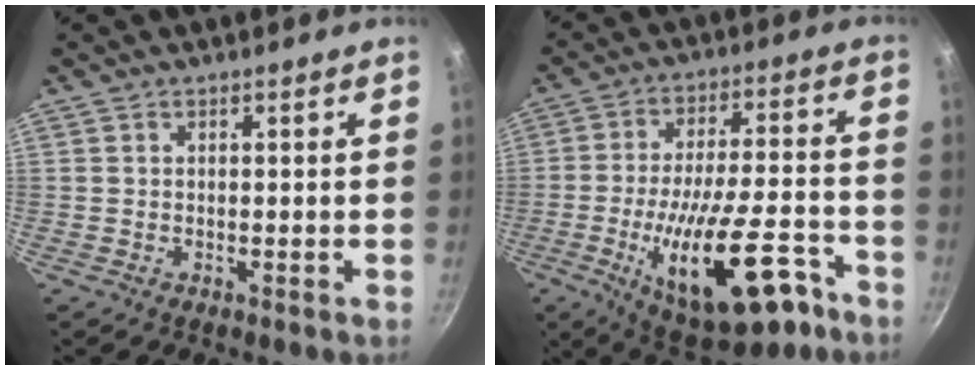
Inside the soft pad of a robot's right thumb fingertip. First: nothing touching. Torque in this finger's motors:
{"motor_torque": [-0.38, 0.62, 1.72, -1.05, 0.03]}